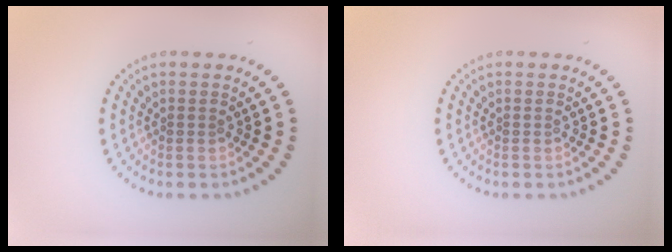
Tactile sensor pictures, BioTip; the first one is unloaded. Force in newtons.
{"total": 0.0}